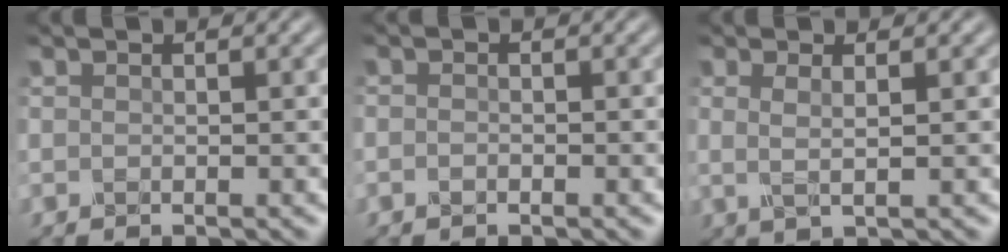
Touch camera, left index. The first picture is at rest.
{"total": 0.6, "force": [-0.4, 0.3, 0.3], "torque": [-0.007, 0.002, -0.009]}
{"total": 1.6, "force": [0.5, 0.5, 1.5], "torque": [-0.027, 0.001, 0.007]}